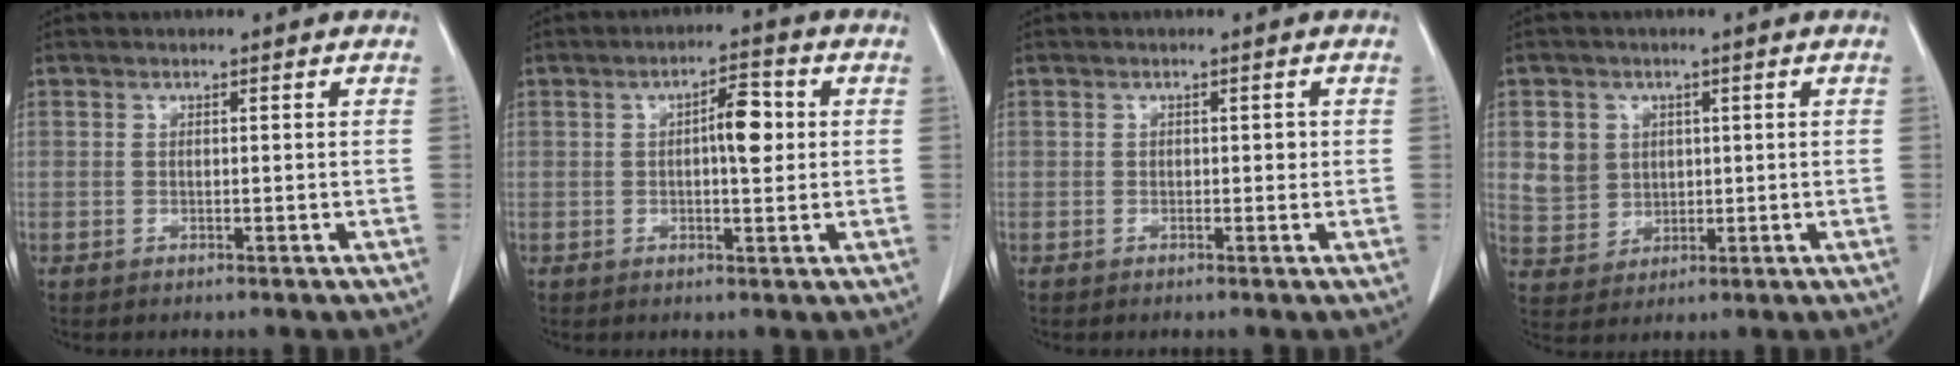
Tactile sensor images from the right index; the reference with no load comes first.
{"total": 5.2, "force": [0.6, 1.5, 4.9], "torque": [-0.076, 0.009, 0.007]}
{"total": 1.0, "force": [0.1, 0.6, 0.8], "torque": [-0.008, 0.006, 0.000]}
{"total": 5.8, "force": [1.8, 5.4, 1.4], "torque": [-0.031, 0.014, 0.044]}